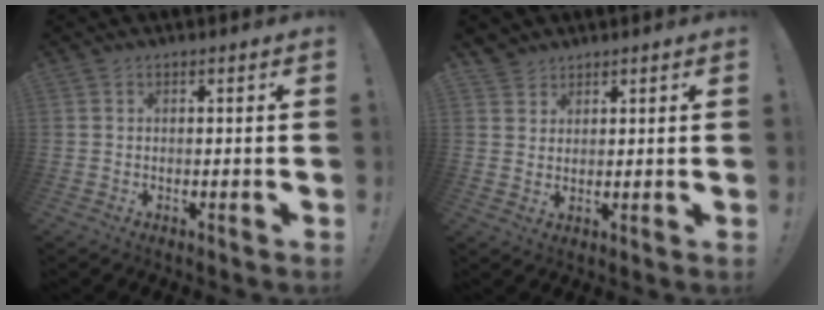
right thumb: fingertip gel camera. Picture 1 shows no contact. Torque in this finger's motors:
{"motor_torque": [-0.20, -0.13, 0.06, 0.01, -0.02]}